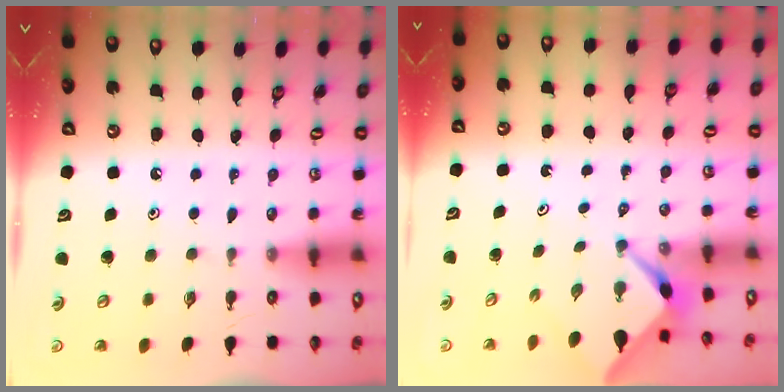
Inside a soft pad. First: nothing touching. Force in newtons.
{"total": 2.6, "press": 2.5, "slide": 0.4}